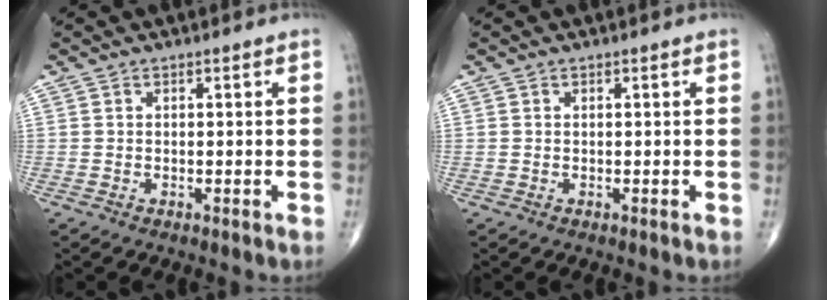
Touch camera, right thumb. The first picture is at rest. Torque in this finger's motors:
{"motor_torque": [-0.23, -0.23, 0.17, 0.10, 0.00]}